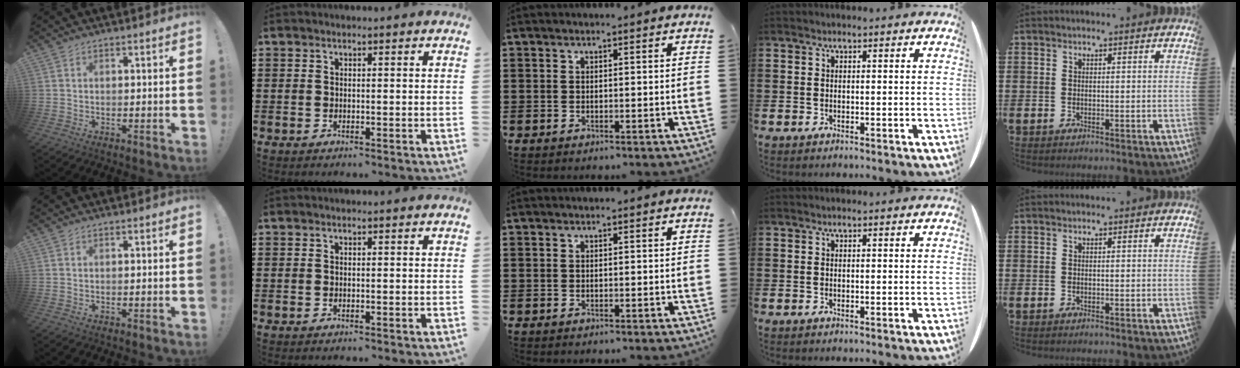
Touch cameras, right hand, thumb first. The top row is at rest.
{}